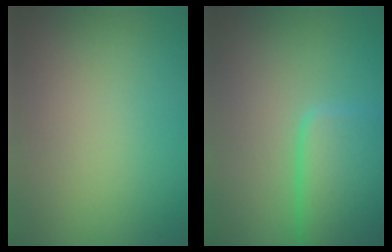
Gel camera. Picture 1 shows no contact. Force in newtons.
{"total": 4.8, "press": 4.8, "slide": 0.2}